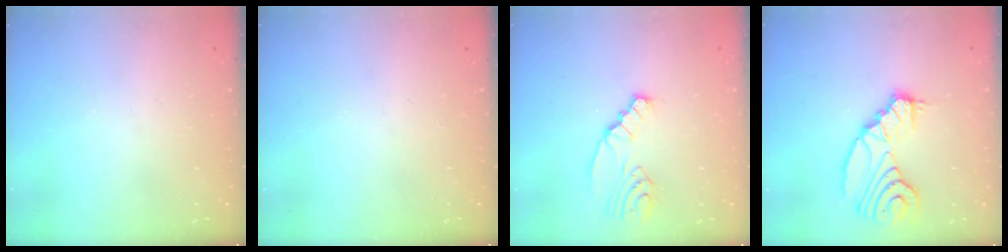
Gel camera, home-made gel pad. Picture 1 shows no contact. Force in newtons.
{"total": 0.0}
{"total": 2.8, "press": 2.8, "slide": 0.3}
{"total": 13.6, "press": 12.8, "slide": 4.4}